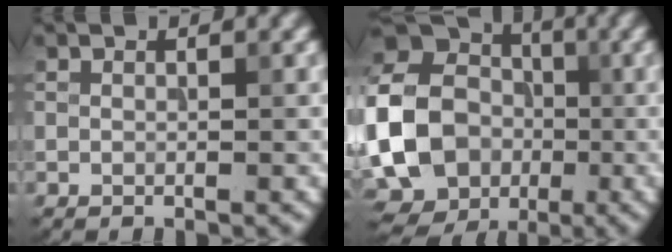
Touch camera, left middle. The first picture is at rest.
{"total": 18.3, "force": [-2.9, 16.2, 8.2], "torque": [-0.190, 0.000, -0.098]}